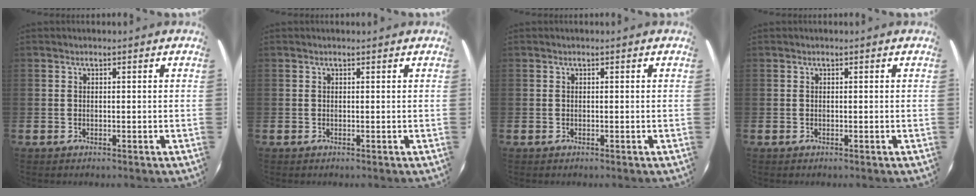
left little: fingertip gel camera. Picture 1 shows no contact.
{"total": 0.0}
{"total": 0.0}
{"total": 0.0}